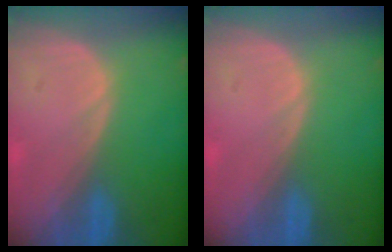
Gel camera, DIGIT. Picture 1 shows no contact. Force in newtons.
{"total": 0.0}